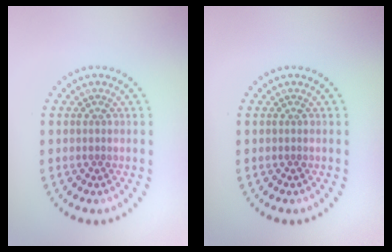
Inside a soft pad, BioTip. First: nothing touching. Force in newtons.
{"total": 0.0}